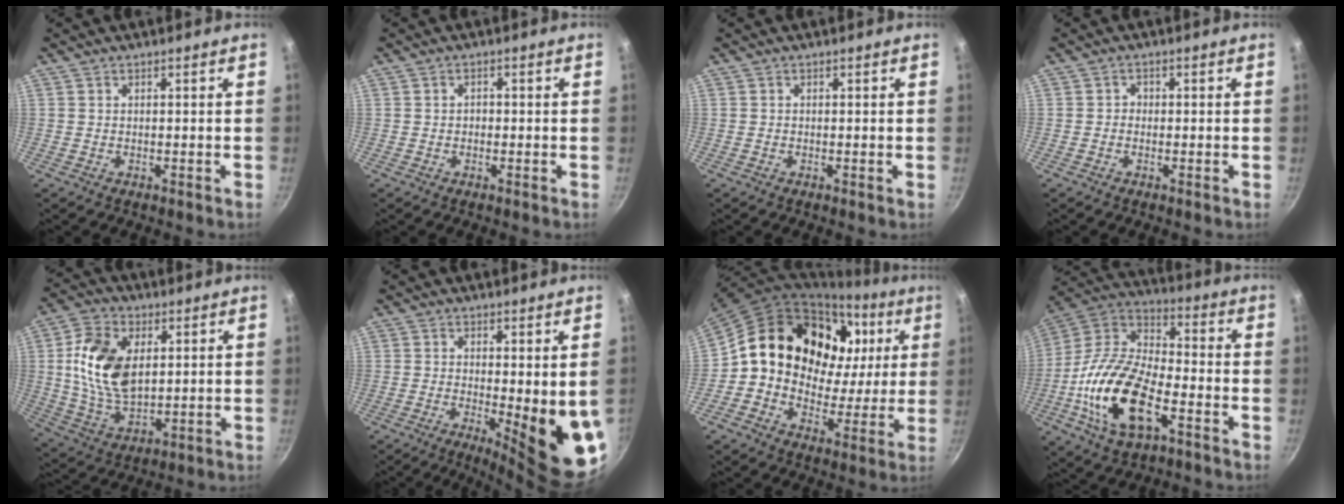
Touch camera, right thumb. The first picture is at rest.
{"total": 1.1, "force": [-0.2, 0.8, 0.6], "torque": [-0.009, 0.004, -0.004]}
{"total": 0.0}
{"total": 1.1, "force": [-0.4, 1.0, 0.3], "torque": [-0.002, 0.003, -0.011]}
{"total": 14.8, "force": [2.9, 9.0, 11.3], "torque": [-0.197, -0.009, 0.059]}
{"total": 11.7, "force": [-1.2, 3.1, 11.3], "torque": [-0.130, -0.025, -0.007]}
{"total": 22.5, "force": [5.7, 17.3, 13.2], "torque": [-0.192, 0.018, 0.086]}
{"total": 20.8, "force": [-7.0, 10.2, 16.6], "torque": [-0.307, 0.033, -0.149]}